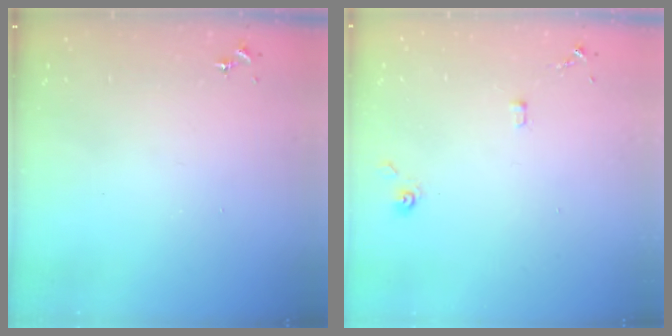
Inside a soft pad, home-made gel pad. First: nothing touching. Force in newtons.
{"total": 6.5, "press": 6.4, "slide": 0.6}